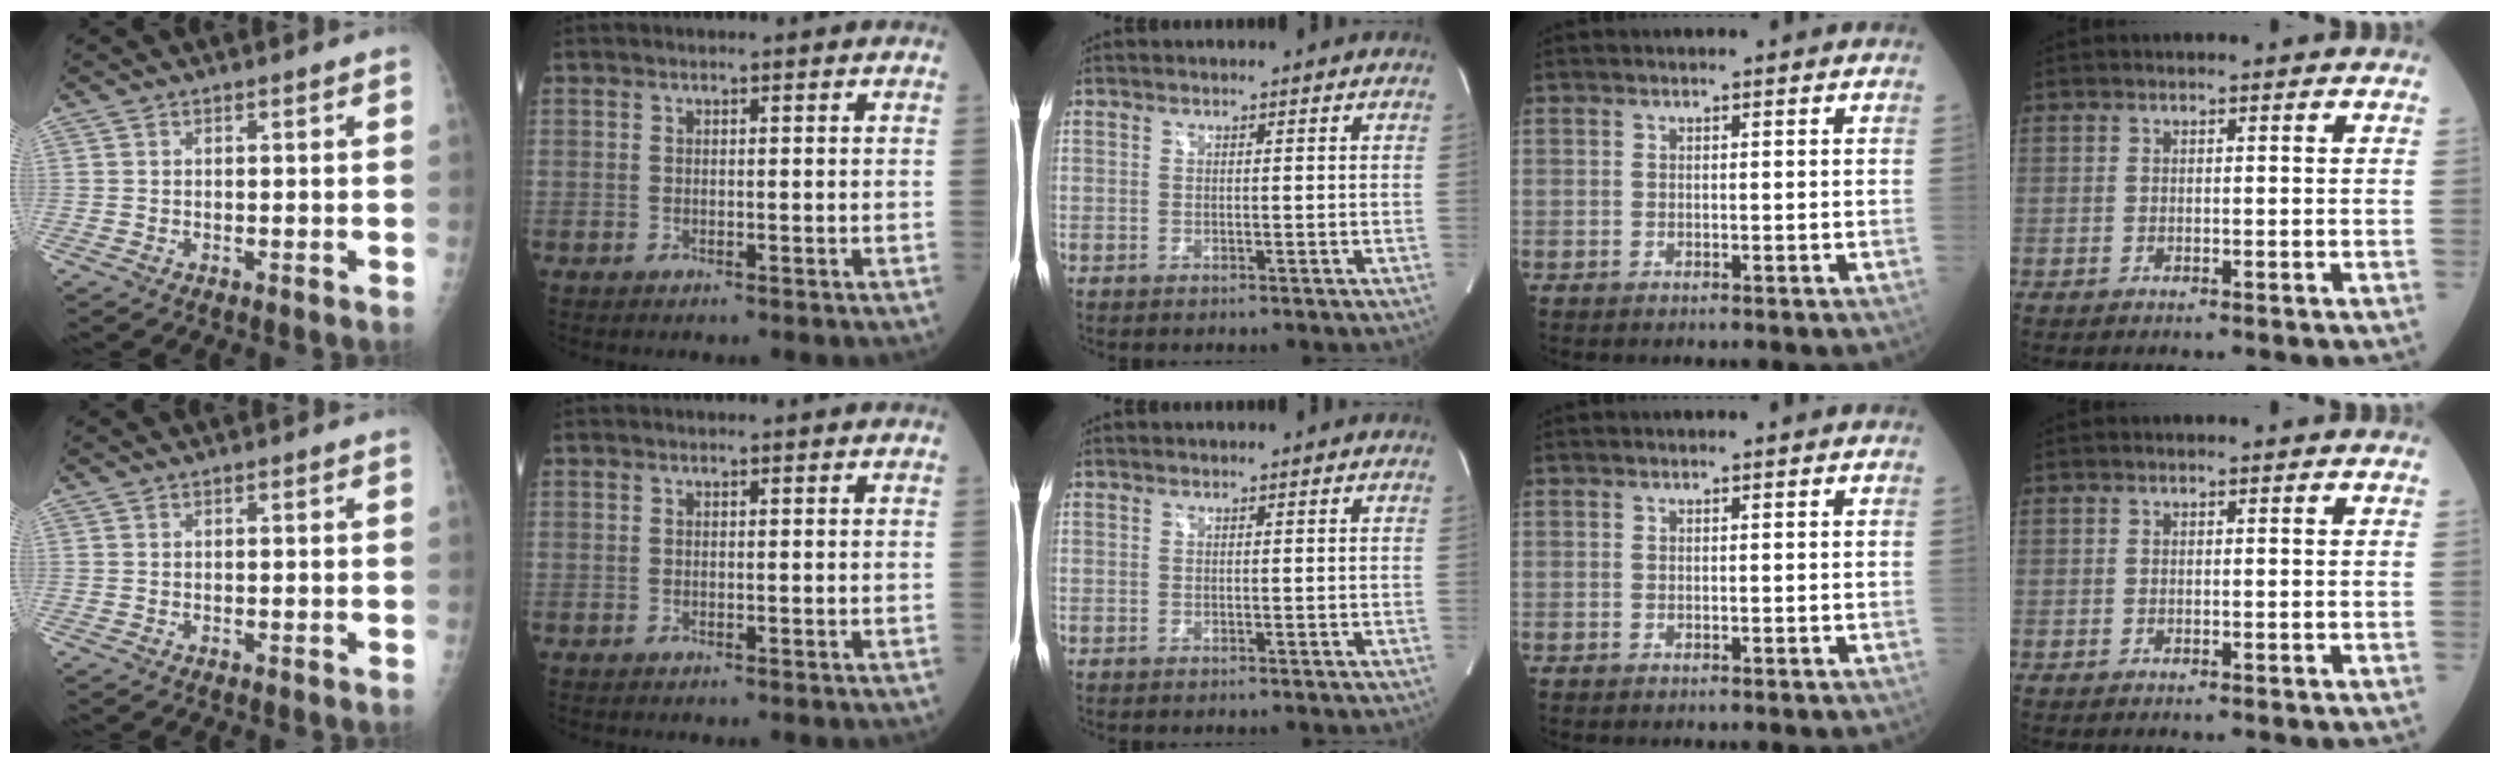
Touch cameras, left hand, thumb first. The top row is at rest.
{}